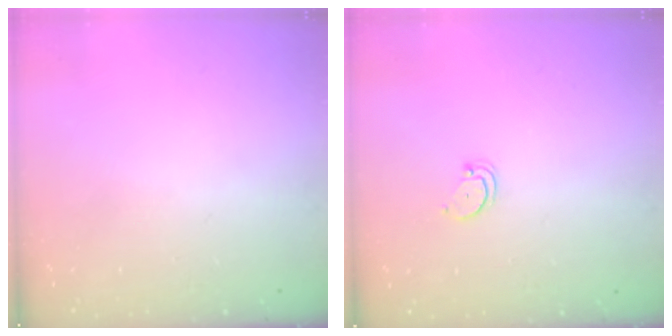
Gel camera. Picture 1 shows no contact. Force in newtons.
{"total": 2.7, "press": 2.7, "slide": 0.2}